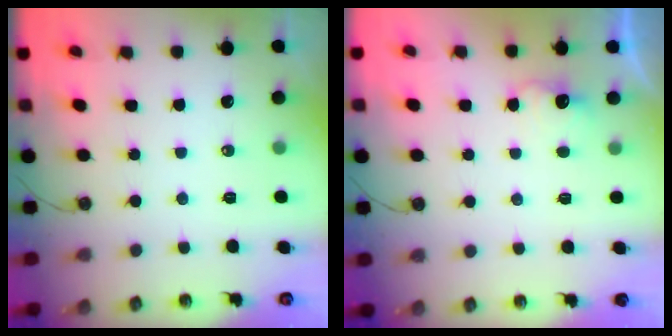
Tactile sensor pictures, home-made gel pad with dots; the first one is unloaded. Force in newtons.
{"total": 2.8, "press": 2.7, "slide": 0.9}